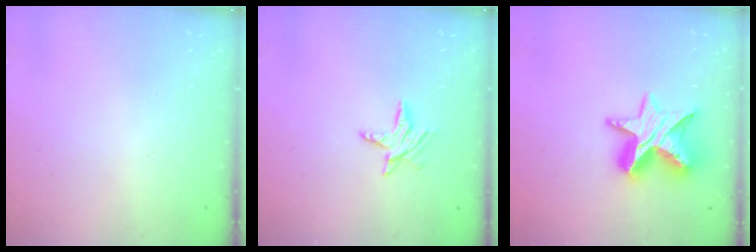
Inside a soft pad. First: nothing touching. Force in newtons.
{"total": 5.9, "press": 5.9, "slide": 0.4}
{"total": 13.4, "press": 13.4, "slide": 0.9}